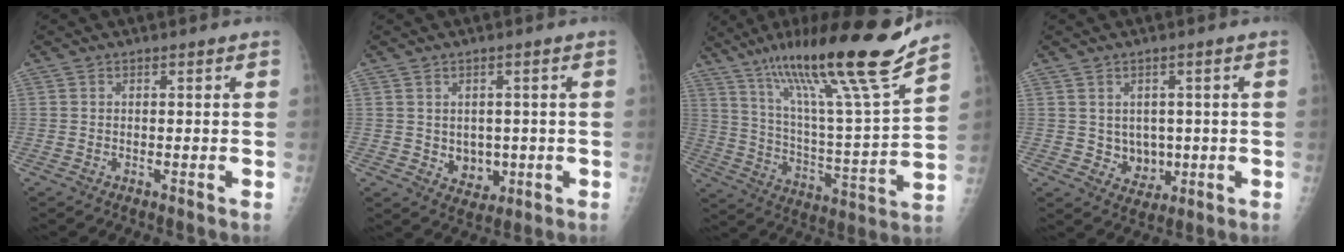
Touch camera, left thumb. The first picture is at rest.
{"total": 5.5, "force": [-0.5, 4.4, 3.2], "torque": [-0.018, -0.004, 0.007]}
{"total": 24.5, "force": [17.3, 1.2, 17.3], "torque": [-0.263, -0.071, 0.295]}
{"total": 5.4, "force": [0.0, 4.6, 2.8], "torque": [-0.013, -0.003, 0.013]}